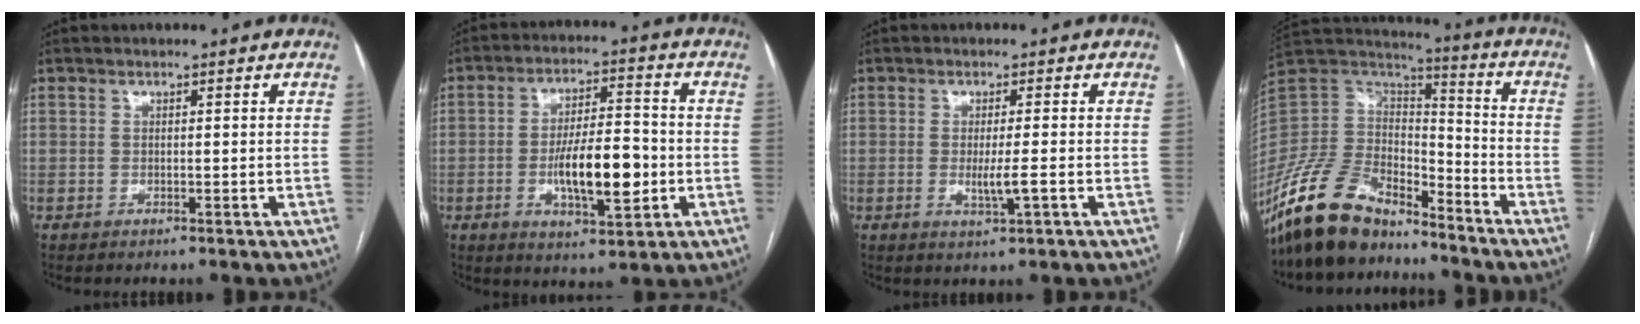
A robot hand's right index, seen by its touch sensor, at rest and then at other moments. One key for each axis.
{"total": 11.3, "fx": -2.4, "fy": 3.3, "fz": 10.5, "tx": -0.185, "ty": 0.004, "tz": -0.035}
{"total": 3.2, "fx": -0.7, "fy": -0.1, "fz": 3.1, "tx": -0.058, "ty": -0.008, "tz": -0.011}
{"total": 16.0, "fx": -13.0, "fy": 6.5, "fz": 6.8, "tx": -0.142, "ty": 0.028, "tz": -0.248}